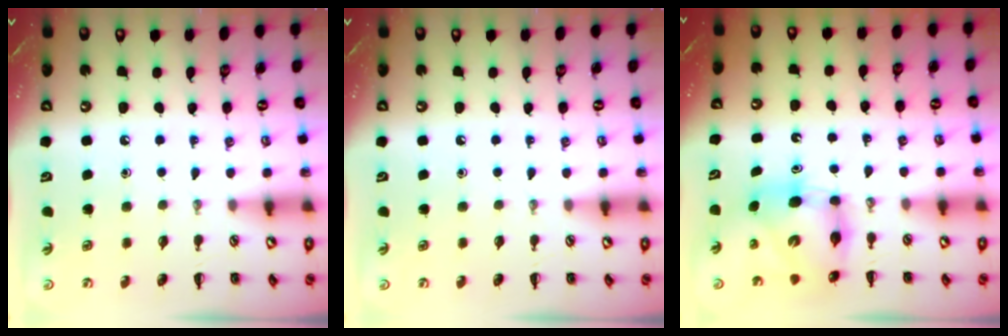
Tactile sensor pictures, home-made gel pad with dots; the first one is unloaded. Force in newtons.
{"total": 0.0}
{"total": 7.0, "press": 6.9, "slide": 0.8}